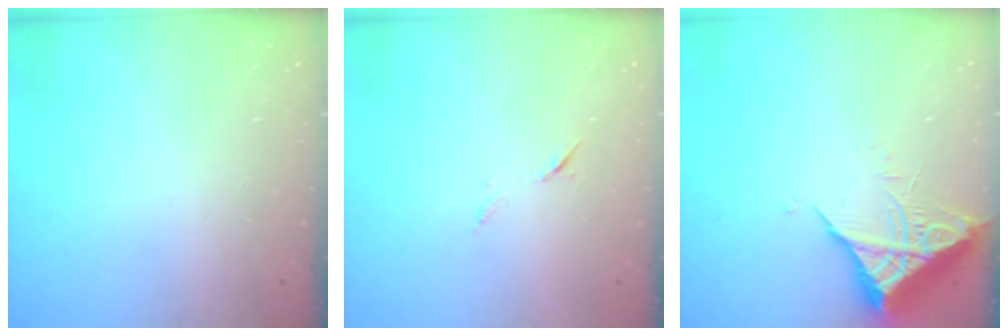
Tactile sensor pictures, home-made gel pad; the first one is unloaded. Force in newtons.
{"total": 6.2, "press": 6.2, "slide": 0.8}
{"total": 7.0, "press": 7.0, "slide": 0.6}